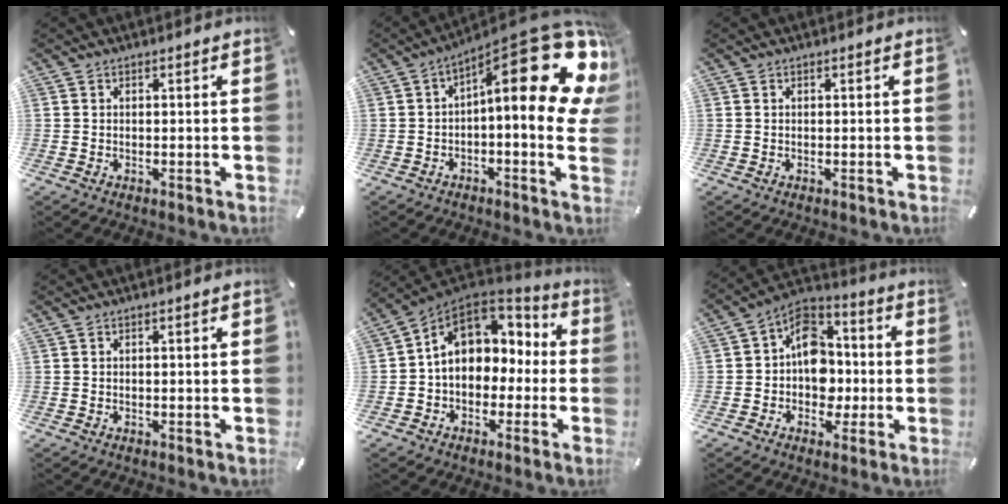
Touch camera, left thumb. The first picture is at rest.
{"total": 23.9, "force": [8.5, 7.4, 21.0], "torque": [-0.294, -0.081, 0.147]}
{"total": 0.0}
{"total": 1.0, "force": [0.0, 0.1, 1.0], "torque": [-0.017, 0.000, 0.000]}
{"total": 11.4, "force": [2.4, 9.3, 6.2], "torque": [-0.111, -0.004, 0.050]}
{"total": 12.1, "force": [-1.5, 10.3, 6.2], "torque": [-0.099, 0.013, -0.022]}